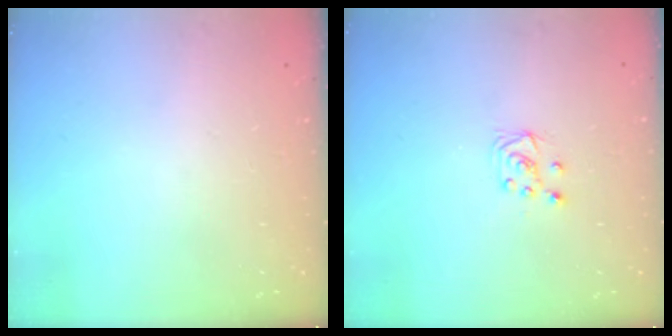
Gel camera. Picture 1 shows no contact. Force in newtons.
{"total": 5.2, "press": 5.2, "slide": 0.4}